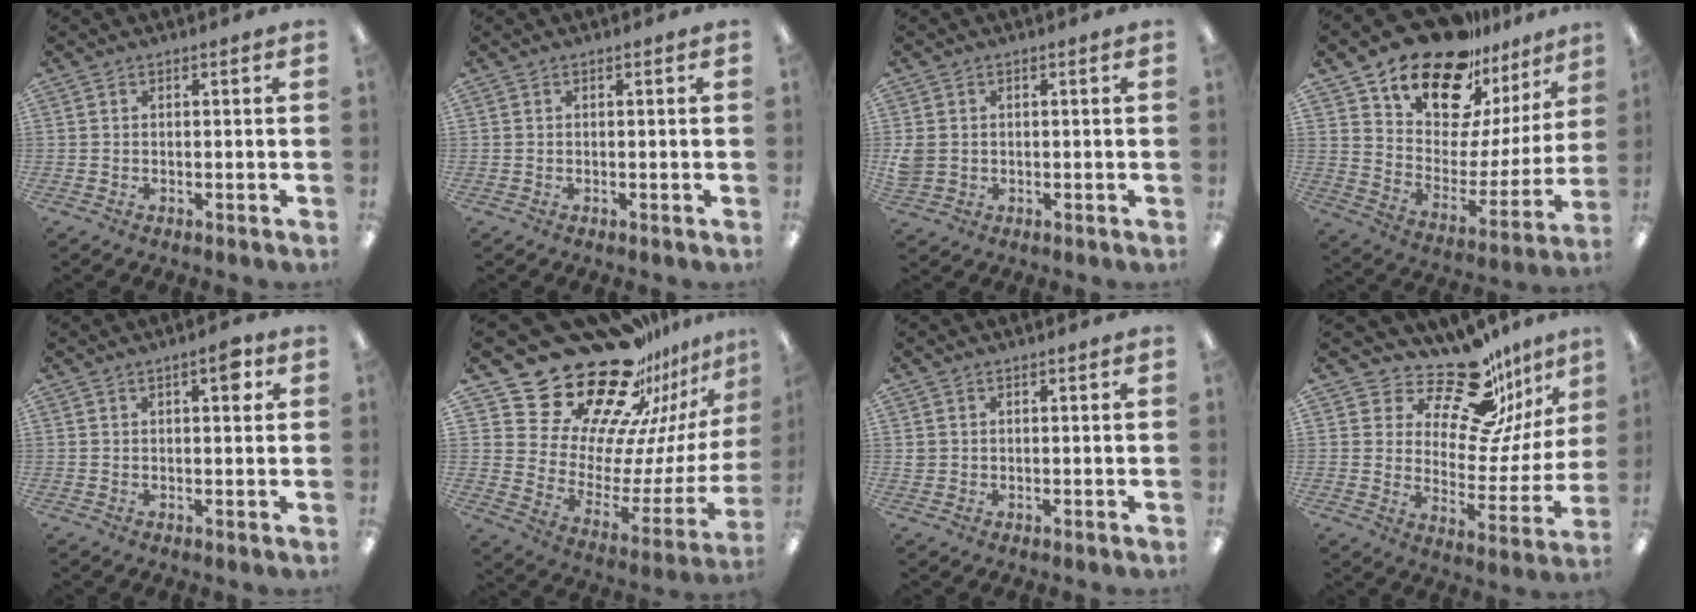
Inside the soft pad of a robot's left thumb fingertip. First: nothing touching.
{"total": 0.0}
{"total": 3.6, "force": [0.4, 3.3, 1.3], "torque": [-0.026, 0.006, 0.010]}
{"total": 21.4, "force": [17.3, 9.5, 8.2], "torque": [-0.144, -0.126, 0.305]}
{"total": 4.2, "force": [2.0, 1.4, 3.4], "torque": [-0.039, -0.007, 0.026]}
{"total": 28.2, "force": [22.7, 12.7, 10.9], "torque": [-0.162, -0.184, 0.424]}
{"total": 1.5, "force": [0.7, 1.3, 0.1], "torque": [-0.004, 0.002, 0.013]}
{"total": 18.1, "force": [15.2, 6.2, 7.6], "torque": [-0.123, -0.128, 0.262]}